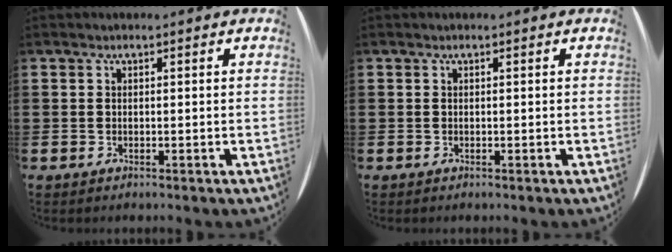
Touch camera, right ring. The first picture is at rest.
{"total": 0.0}